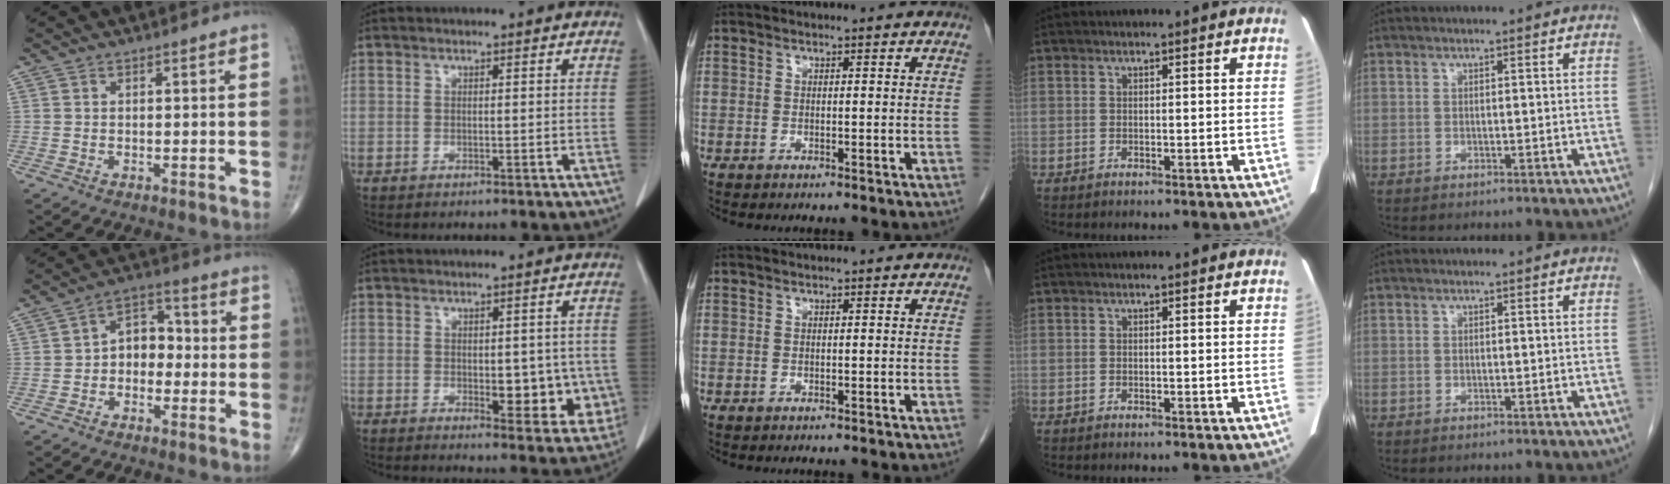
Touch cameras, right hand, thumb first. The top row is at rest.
{"thumb": {"total": 6.8, "force": [-1.0, 5.0, 4.5], "torque": [-0.038, 0.031, -0.034]}, "index": {"total": 8.2, "force": [-1.0, 4.2, 6.9], "torque": [-0.064, -0.001, -0.003]}}